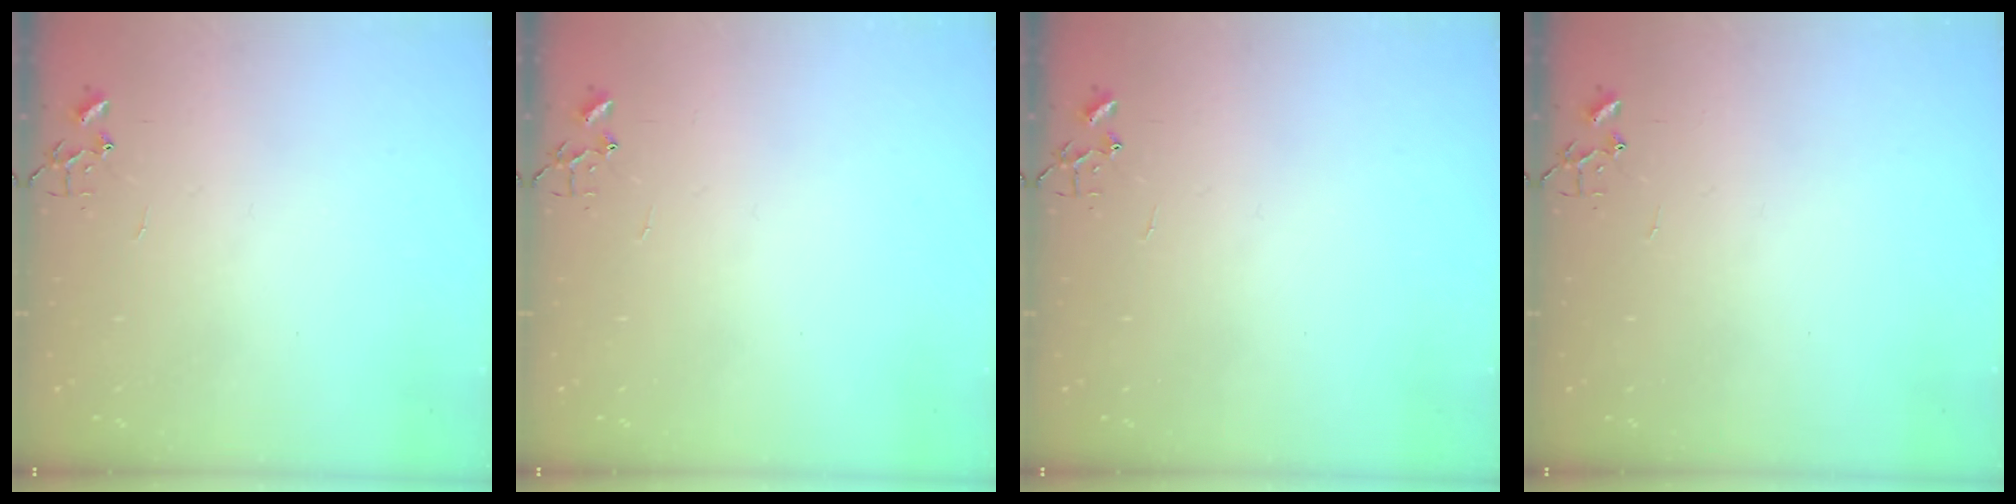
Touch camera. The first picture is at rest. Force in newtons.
{"total": 0.0}
{"total": 0.0}
{"total": 0.0}